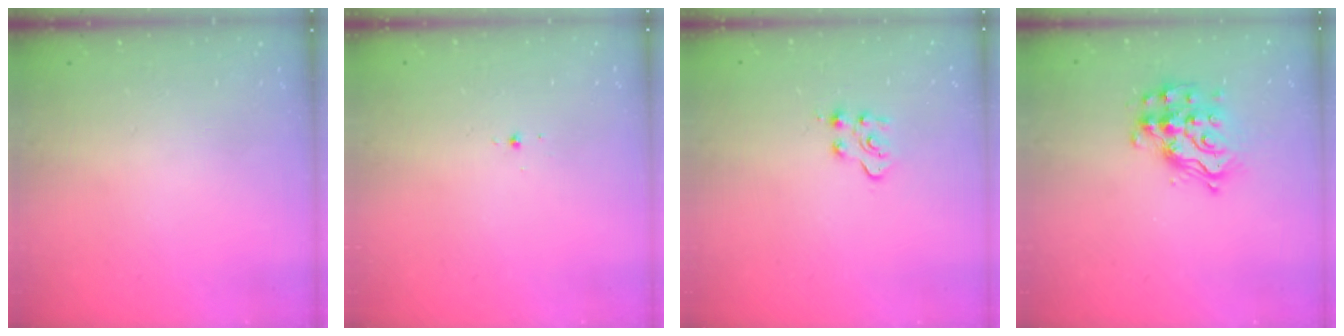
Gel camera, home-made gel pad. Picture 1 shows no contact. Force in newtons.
{"total": 2.9, "press": 2.8, "slide": 0.8}
{"total": 4.1, "press": 4.1, "slide": 0.5}
{"total": 13.4, "press": 13.3, "slide": 0.9}